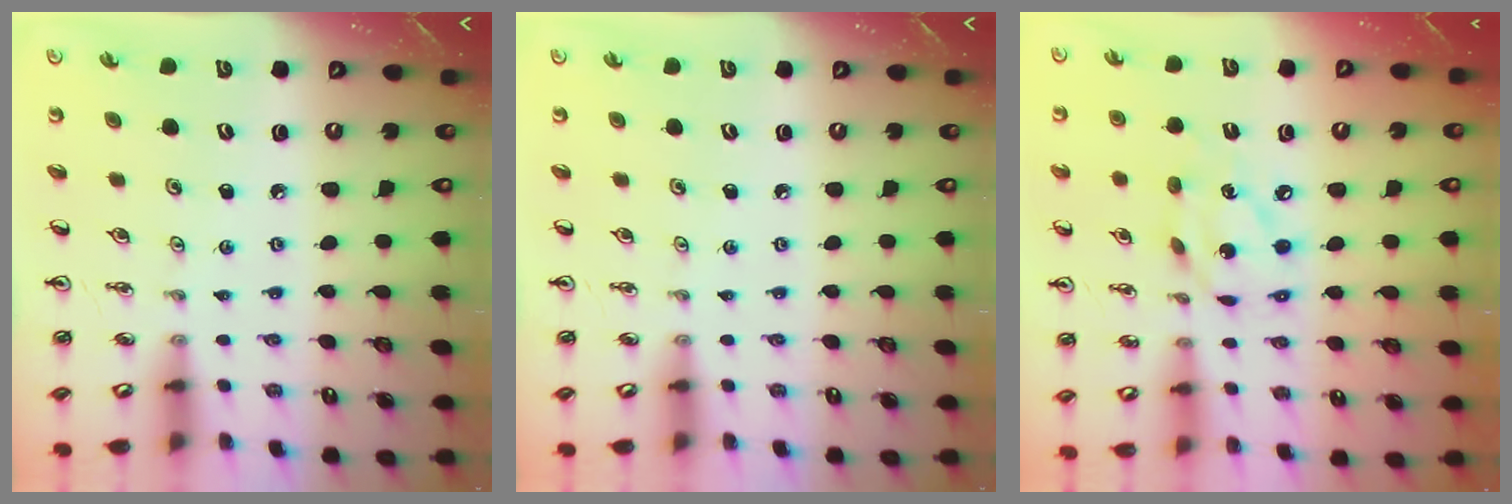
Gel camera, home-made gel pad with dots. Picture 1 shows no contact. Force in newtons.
{"total": 0.0}
{"total": 11.4, "press": 11.3, "slide": 0.6}